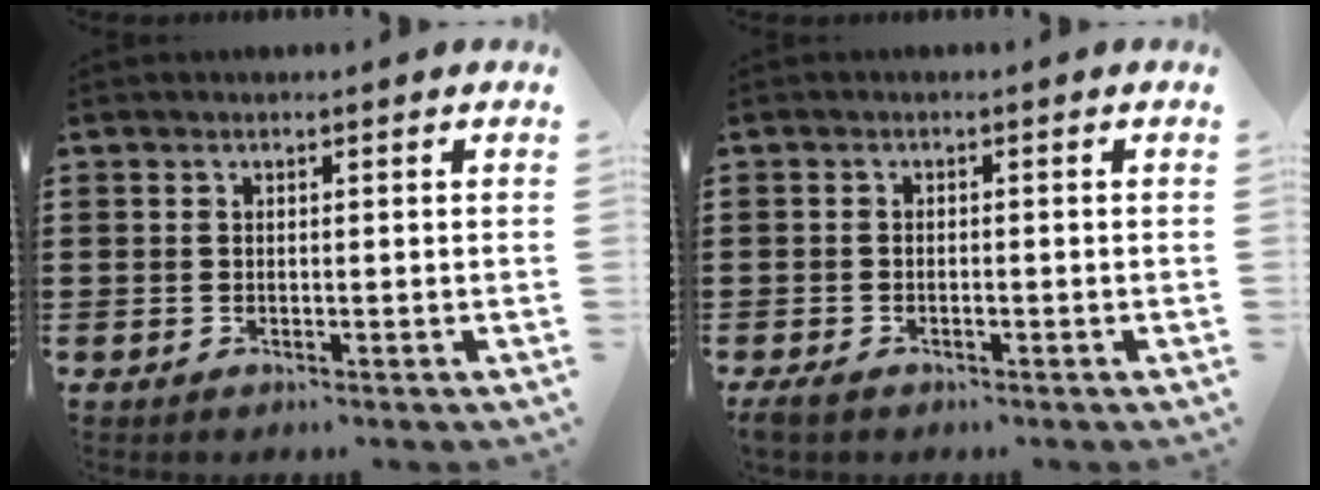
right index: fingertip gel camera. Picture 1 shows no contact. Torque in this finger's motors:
{"motor_torque": [2.14, 0.00, 0.26, 0.04]}